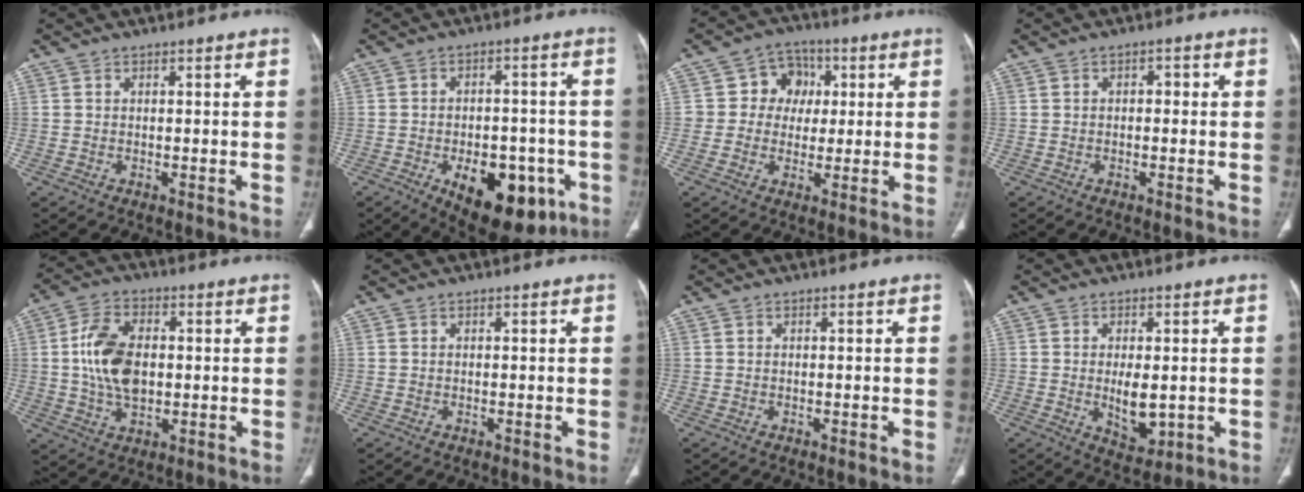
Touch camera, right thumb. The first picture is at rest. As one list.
[{"total": 16.5, "force": [-6.8, 9.2, 11.9], "torque": [-0.138, 0.020, -0.080]}, {"total": 7.9, "force": [1.2, 7.2, 3.0], "torque": [0.006, 0.011, 0.011]}, {"total": 1.5, "force": [0.0, 1.0, 1.2], "torque": [-0.006, 0.006, -0.006]}, {"total": 11.7, "force": [0.5, 7.3, 9.2], "torque": [-0.167, 0.005, 0.014]}, {"total": 0.0}, {"total": 0.0}, {"total": 6.5, "force": [-0.5, 3.4, 5.5], "torque": [-0.076, -0.013, 0.005]}]